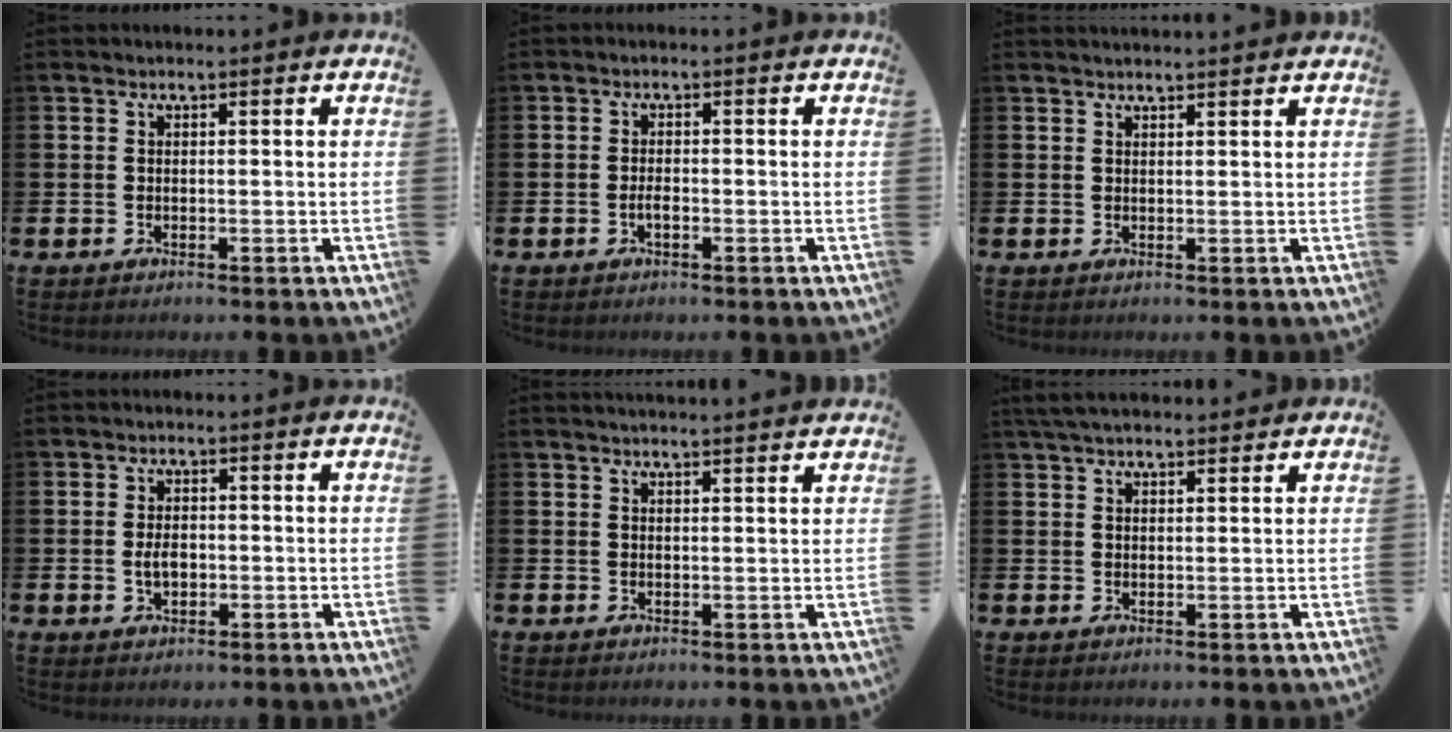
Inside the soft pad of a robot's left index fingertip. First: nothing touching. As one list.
[{"total": 1.4, "force": [-0.5, 0.6, 1.2], "torque": [-0.021, 0.000, -0.012]}, {"total": 1.5, "force": [1.5, 0.0, 0.1], "torque": [0.007, -0.007, 0.025]}, {"total": 2.7, "force": [-0.2, 1.7, 2.1], "torque": [-0.030, 0.001, -0.007]}, {"total": 2.2, "force": [2.2, -0.3, -0.1], "torque": [0.000, -0.011, 0.040]}, {"total": 3.5, "force": [3.2, 0.8, 1.2], "torque": [-0.030, -0.008, 0.060]}]